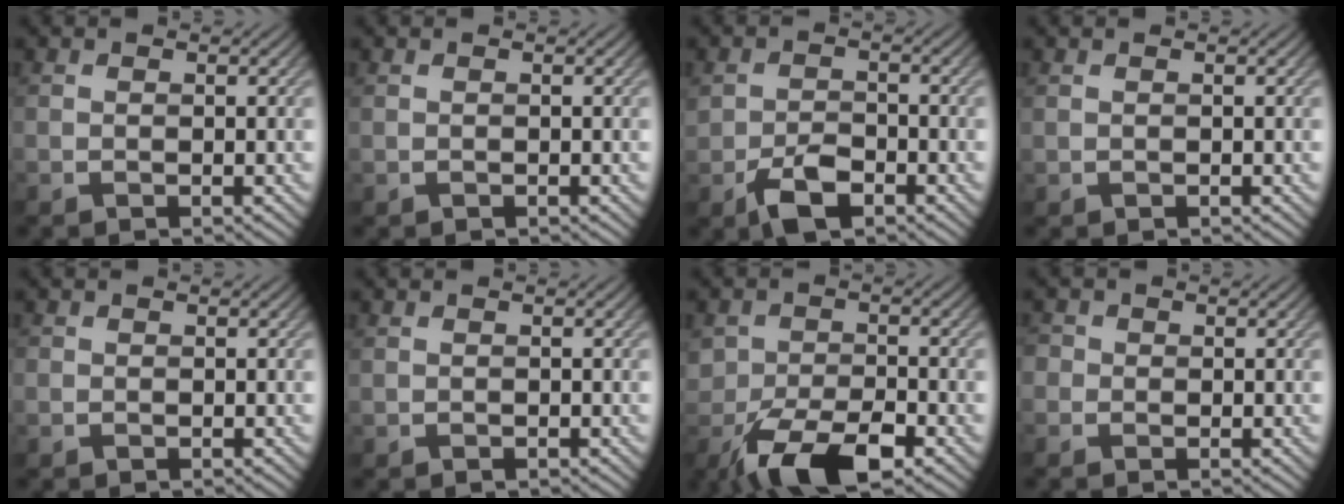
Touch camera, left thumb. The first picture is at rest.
{"total": 0.0}
{"total": 4.5, "force": [-2.6, 2.4, 2.8], "torque": [-0.056, -0.005, -0.050]}
{"total": 0.0}
{"total": 0.6, "force": [-0.3, 0.6, 0.1], "torque": [-0.001, -0.004, -0.007]}
{"total": 0.0}
{"total": 8.8, "force": [-5.2, 4.0, 5.9], "torque": [-0.109, -0.009, -0.094]}
{"total": 1.7, "force": [0.2, 1.7, 0.4], "torque": [-0.008, 0.004, -0.007]}